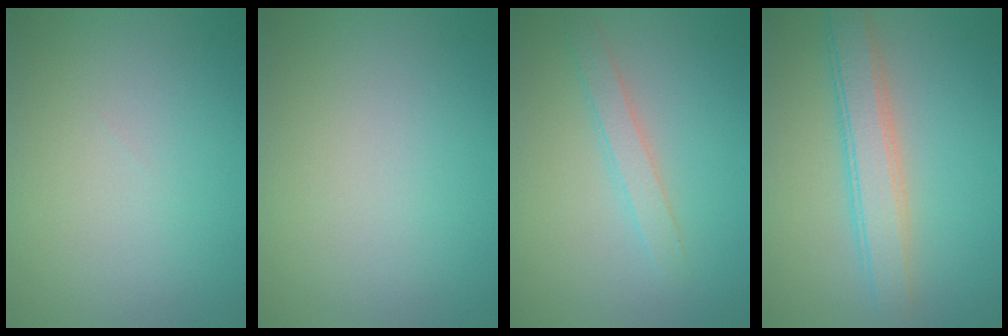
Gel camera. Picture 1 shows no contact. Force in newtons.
{"total": 0.0}
{"total": 2.0, "press": 2.0, "slide": 0.1}
{"total": 4.1, "press": 4.1, "slide": 0.2}